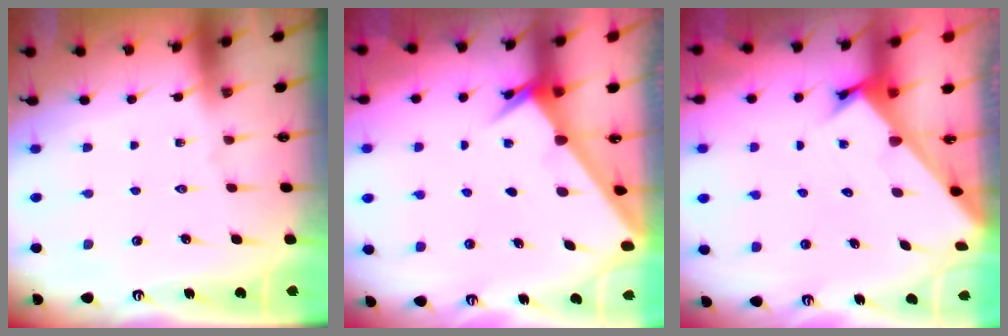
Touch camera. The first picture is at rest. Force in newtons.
{"total": 2.4, "press": 2.4, "slide": 0.3}
{"total": 2.7, "press": 2.7, "slide": 0.3}